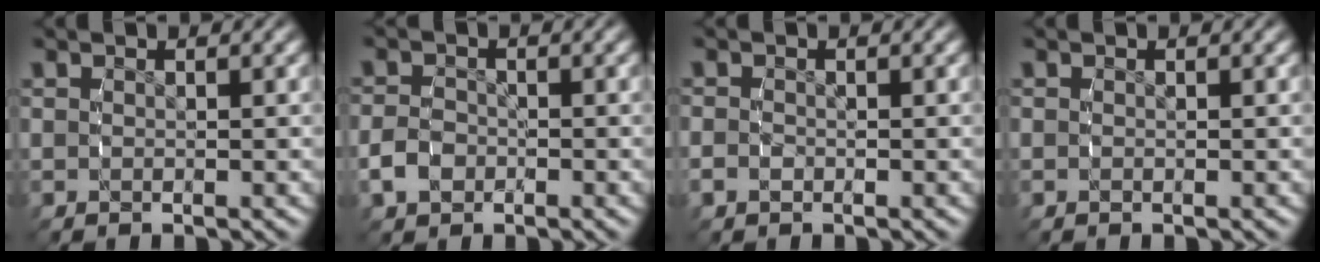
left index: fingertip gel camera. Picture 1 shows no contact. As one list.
[{"total": 2.2, "force": [-1.3, 1.7, 0.5], "torque": [-0.019, -0.002, -0.026]}, {"total": 1.6, "force": [-0.8, 1.4, 0.3], "torque": [-0.023, -0.009, -0.011]}, {"total": 0.8, "force": [-0.2, 0.7, 0.4], "torque": [-0.016, -0.004, -0.003]}]